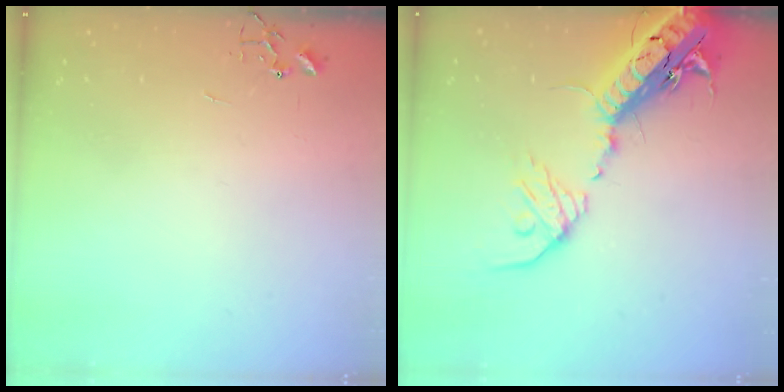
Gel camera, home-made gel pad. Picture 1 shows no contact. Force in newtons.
{"total": 23.9, "press": 23.3, "slide": 5.5}